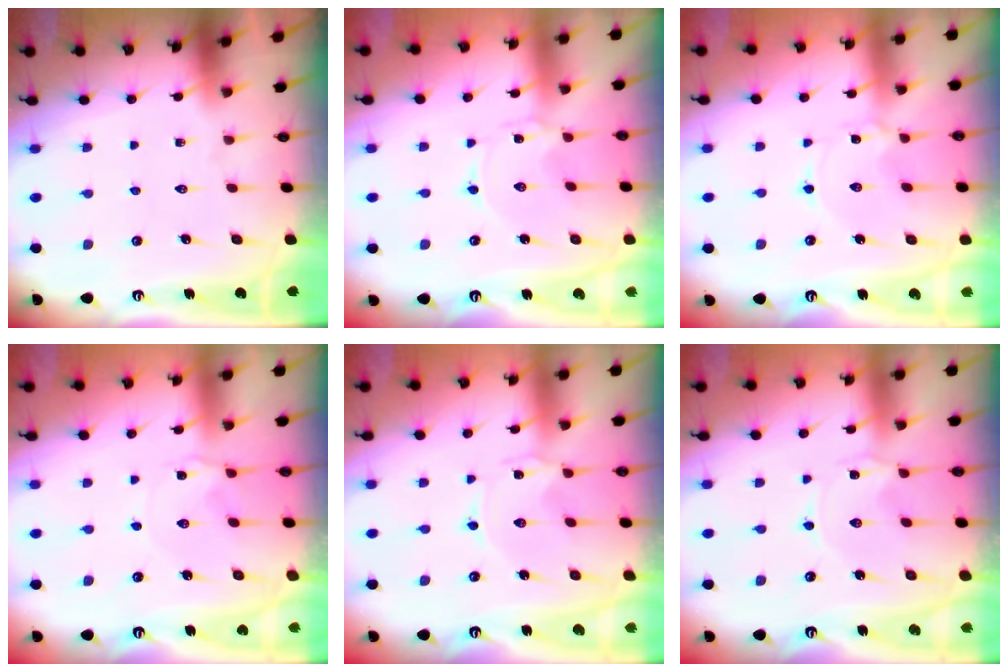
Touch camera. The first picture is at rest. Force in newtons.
{"total": 0.0}
{"total": 1.8, "press": 1.8, "slide": 0.3}
{"total": 0.8, "press": 0.7, "slide": 0.3}
{"total": 0.0}
{"total": 0.0}